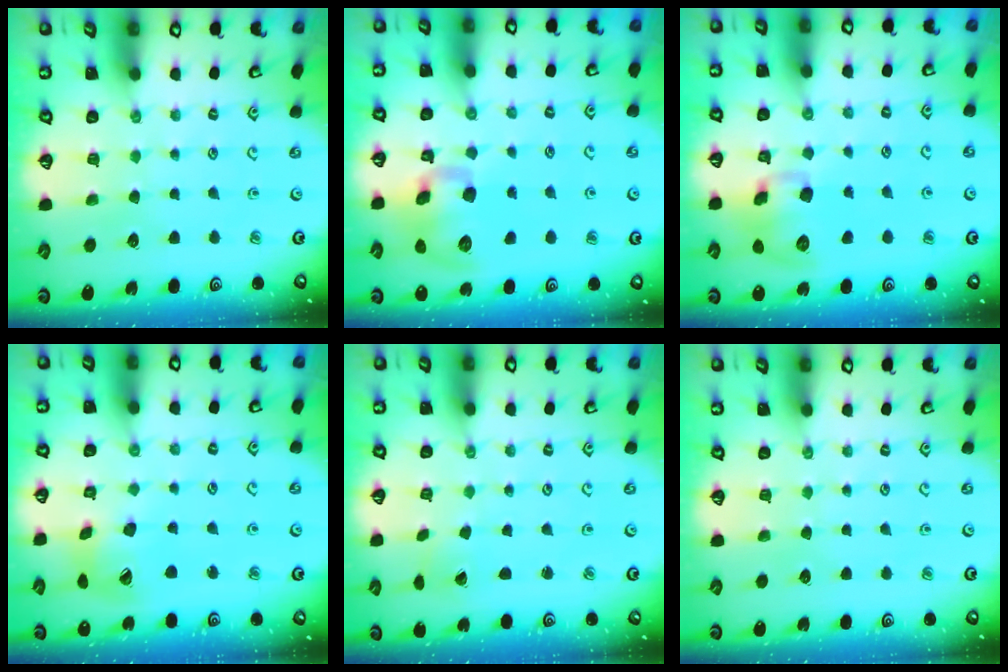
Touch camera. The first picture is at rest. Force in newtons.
{"total": 12.2, "press": 12.1, "slide": 1.9}
{"total": 11.1, "press": 10.9, "slide": 2.0}
{"total": 14.6, "press": 14.4, "slide": 2.0}
{"total": 0.6, "press": 0.6, "slide": 0.0}
{"total": 0.0}